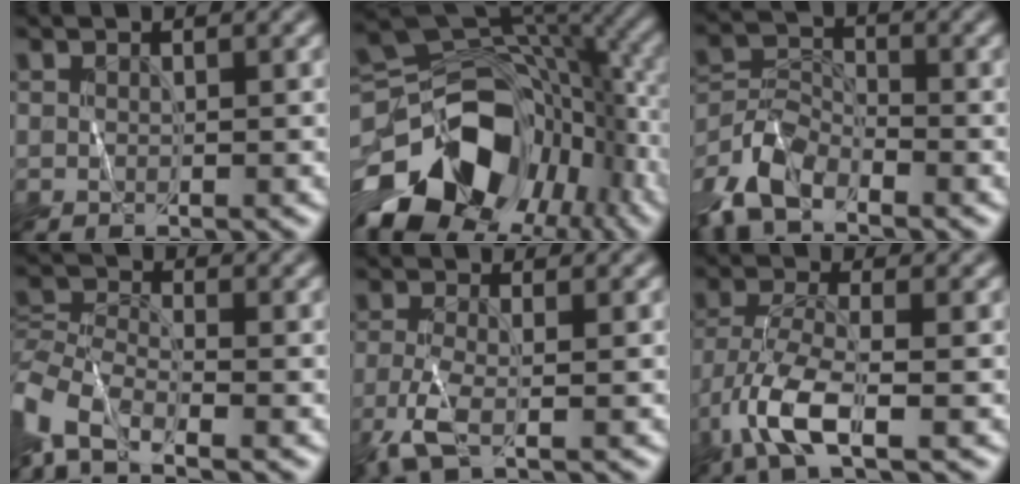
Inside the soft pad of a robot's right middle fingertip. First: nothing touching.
{"total": 15.9, "force": [-7.8, 9.9, 9.7], "torque": [-0.174, -0.012, -0.137]}
{"total": 6.1, "force": [-4.8, 2.3, 2.8], "torque": [-0.058, 0.003, -0.108]}
{"total": 8.0, "force": [-5.2, 3.4, 5.0], "torque": [-0.107, -0.008, -0.120]}
{"total": 3.5, "force": [-2.0, 0.7, 2.7], "torque": [-0.070, -0.002, -0.042]}
{"total": 5.7, "force": [-3.4, 1.0, 4.4], "torque": [-0.098, 0.001, -0.076]}